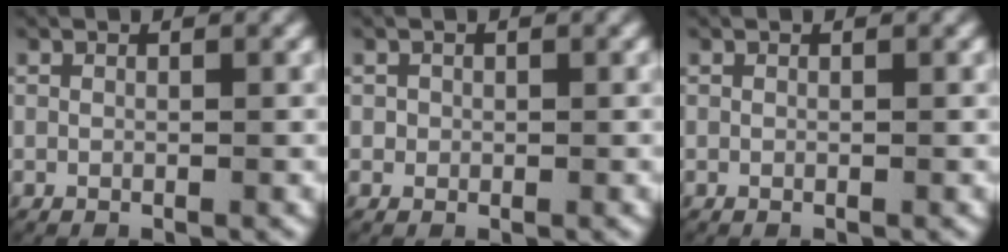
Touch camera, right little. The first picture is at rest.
{"total": 1.0, "force": [-0.1, 1.0, 0.0], "torque": [0.003, 0.003, -0.008]}
{"total": 0.0}